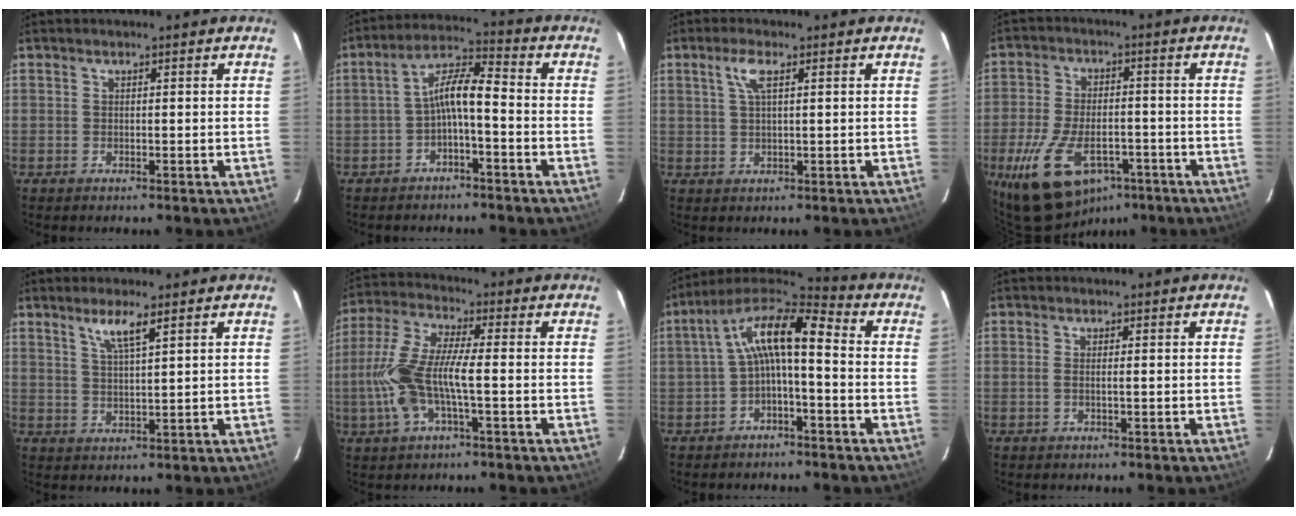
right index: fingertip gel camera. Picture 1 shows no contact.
{"total": 6.2, "force": [-2.5, 1.4, 5.6], "torque": [-0.122, 0.021, -0.045]}
{"total": 3.3, "force": [1.4, 0.7, 2.9], "torque": [-0.060, 0.007, 0.027]}
{"total": 15.7, "force": [-8.9, 8.1, 10.1], "torque": [-0.207, -0.018, -0.147]}
{"total": 4.3, "force": [2.7, 0.0, 3.3], "torque": [-0.064, -0.002, 0.052]}
{"total": 11.8, "force": [-2.6, 3.1, 11.1], "torque": [-0.245, 0.003, -0.049]}
{"total": 10.6, "force": [-1.0, 3.3, 10.0], "torque": [-0.199, 0.026, -0.024]}
{"total": 0.8, "force": [-0.2, -0.1, 0.8], "torque": [-0.014, 0.002, -0.004]}